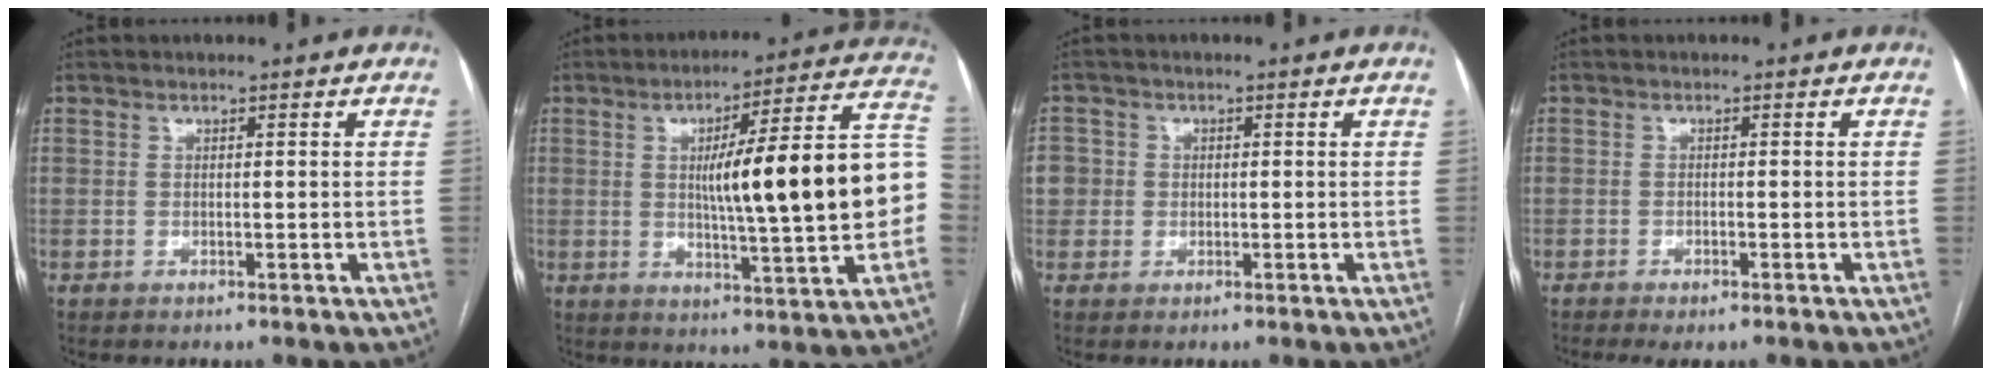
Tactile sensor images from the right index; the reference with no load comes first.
{"total": 21.0, "force": [0.0, 1.8, 20.9], "torque": [-0.250, 0.036, 0.001]}
{"total": 3.9, "force": [0.1, 3.8, 0.6], "torque": [-0.005, 0.014, 0.003]}
{"total": 3.0, "force": [-2.2, 0.7, 1.9], "torque": [-0.031, -0.007, -0.033]}